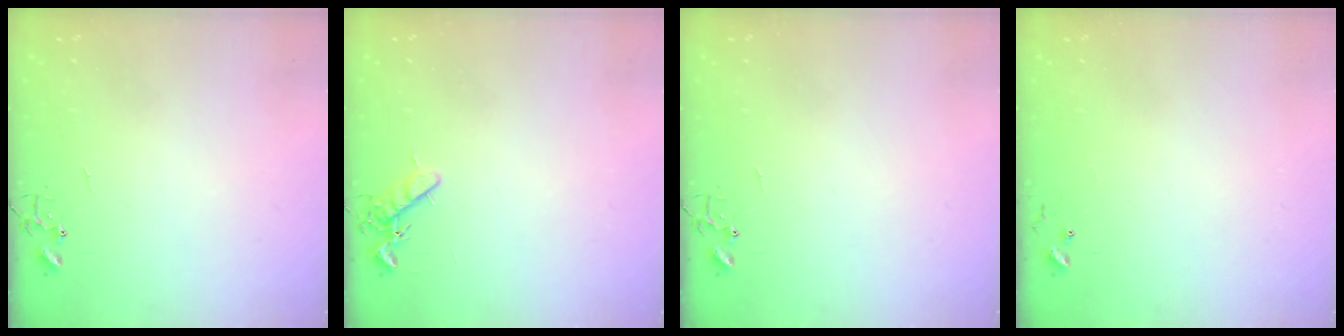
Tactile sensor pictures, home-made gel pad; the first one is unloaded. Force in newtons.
{"total": 7.7, "press": 7.7, "slide": 1.1}
{"total": 0.0}
{"total": 4.7, "press": 4.7, "slide": 0.4}